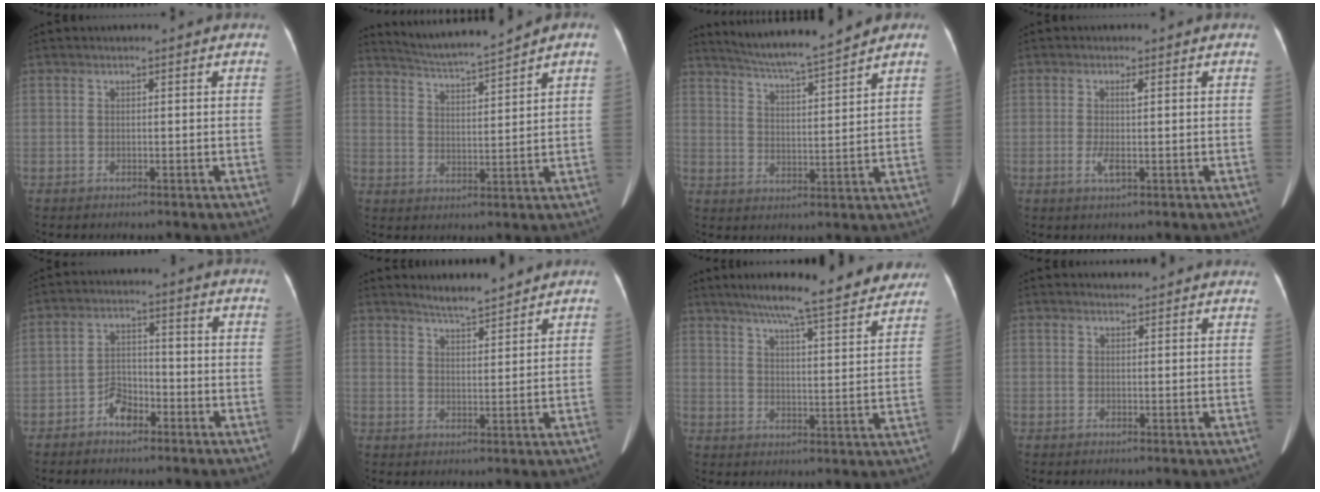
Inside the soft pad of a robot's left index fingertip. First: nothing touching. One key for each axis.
{"total": 7.6, "fx": 7.0, "fy": -1.3, "fz": 2.5, "tx": -0.052, "ty": 0.005, "tz": 0.129}
{"total": 10.7, "fx": 9.7, "fy": -0.9, "fz": 4.3, "tx": -0.077, "ty": 0.006, "tz": 0.158}
{"total": 2.8, "fx": -0.2, "fy": 0.5, "fz": 2.8, "tx": -0.058, "ty": -0.002, "tz": -0.003}
{"total": 4.5, "fx": -2.8, "fy": 2.6, "fz": 2.5, "tx": -0.047, "ty": 0.014, "tz": -0.050}
{"total": 4.8, "fx": 4.6, "fy": 0.3, "fz": 1.5, "tx": -0.031, "ty": 0.005, "tz": 0.079}
{"total": 19.6, "fx": 16.9, "fy": 1.9, "fz": 9.8, "tx": -0.143, "ty": 0.009, "tz": 0.223}
{"total": 3.6, "fx": 3.4, "fy": 0.8, "fz": 0.5, "tx": -0.010, "ty": 0.016, "tz": 0.036}